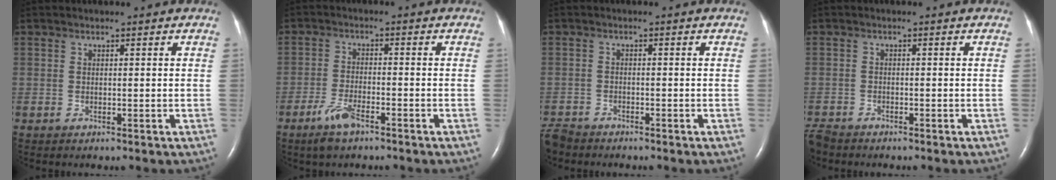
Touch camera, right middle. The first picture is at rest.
{"total": 4.6, "force": [-3.2, 1.1, 3.2], "torque": [-0.076, -0.005, -0.060]}
{"total": 3.6, "force": [-3.4, 1.0, 0.2], "torque": [-0.008, -0.011, -0.066]}
{"total": 2.9, "force": [-2.7, 0.7, 0.4], "torque": [-0.010, -0.010, -0.051]}